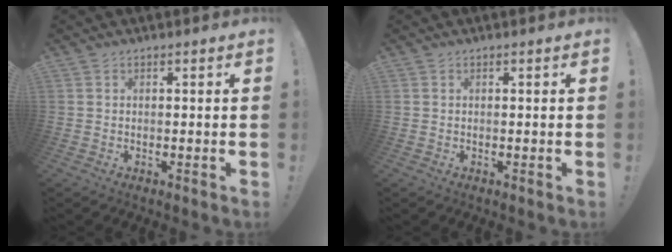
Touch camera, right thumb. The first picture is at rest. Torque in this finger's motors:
{"motor_torque": [-0.06, 0.00, -0.15, 0.08, 0.03]}